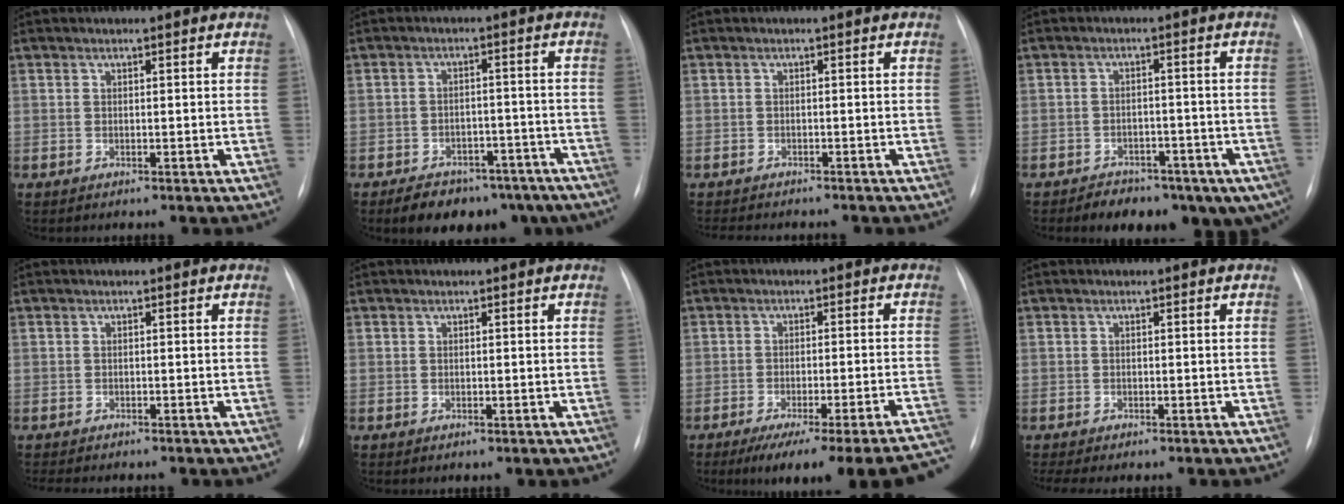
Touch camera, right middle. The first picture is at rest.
{"total": 13.0, "force": [-9.9, 6.8, 5.0], "torque": [-0.054, 0.019, -0.124]}
{"total": 6.3, "force": [-5.6, 1.7, 2.5], "torque": [-0.035, -0.004, -0.074]}
{"total": 12.8, "force": [-9.4, 6.8, 5.2], "torque": [-0.046, 0.024, -0.119]}
{"total": 6.2, "force": [-5.3, 1.6, 2.7], "torque": [-0.035, -0.006, -0.071]}
{"total": 0.0}
{"total": 20.4, "force": [-18.0, 0.8, 9.6], "torque": [-0.057, -0.006, -0.227]}
{"total": 4.4, "force": [-3.8, 1.1, 2.0], "torque": [-0.024, -0.002, -0.050]}